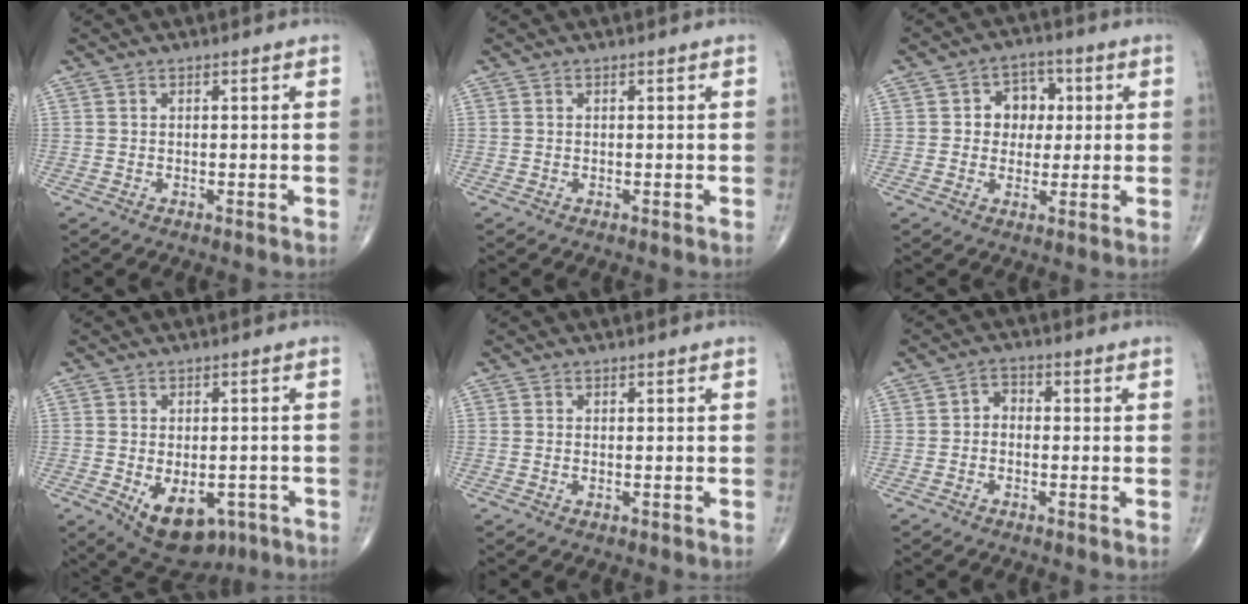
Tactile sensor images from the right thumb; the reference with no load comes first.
{"total": 0.0}
{"total": 7.1, "force": [1.0, 5.9, 3.8], "torque": [-0.007, 0.008, 0.009]}
{"total": 11.0, "force": [-4.4, 6.6, 7.7], "torque": [-0.090, 0.006, -0.050]}
{"total": 0.5, "force": [-0.2, 0.2, 0.4], "torque": [-0.009, 0.001, -0.003]}
{"total": 2.7, "force": [-0.6, 2.1, 1.7], "torque": [-0.012, 0.017, -0.023]}